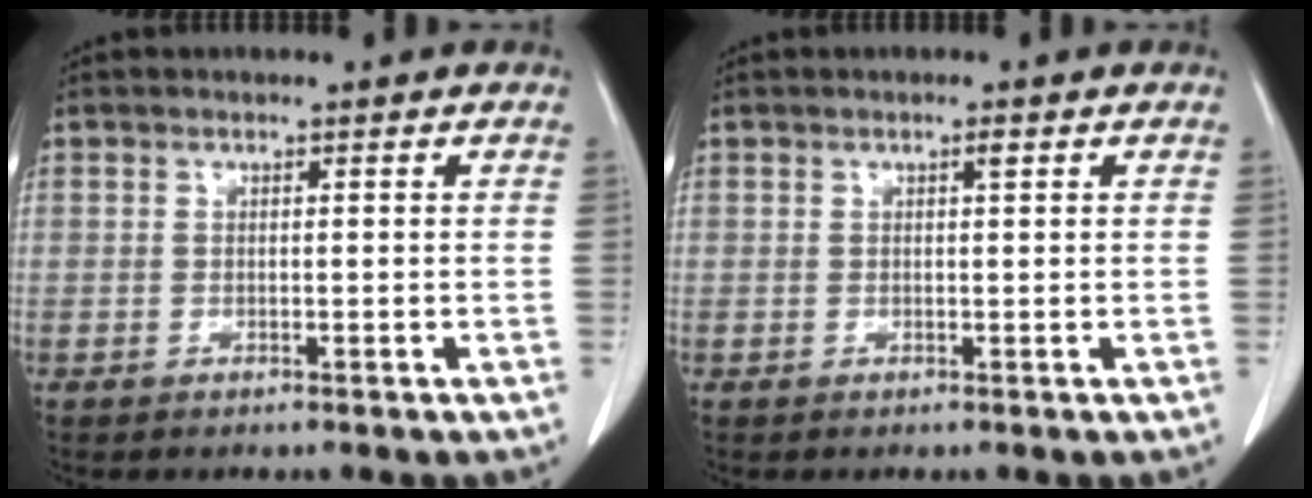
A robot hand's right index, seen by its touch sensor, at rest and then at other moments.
{"total": 0.9, "force": [0.4, 0.1, 0.8], "torque": [-0.016, 0.001, 0.007]}